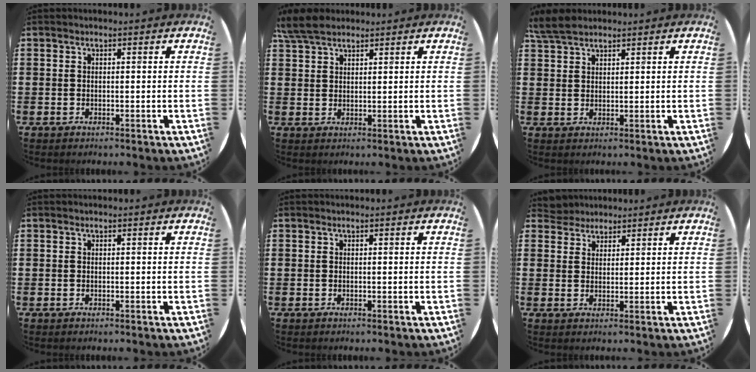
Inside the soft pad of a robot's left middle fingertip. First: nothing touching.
{"total": 4.4, "force": [3.7, 1.5, 1.8], "torque": [-0.036, -0.002, 0.068]}
{"total": 4.1, "force": [3.5, 1.3, 1.6], "torque": [-0.032, -0.003, 0.065]}
{"total": 0.0}
{"total": 0.0}
{"total": 2.9, "force": [2.7, 1.0, -0.4], "torque": [-0.001, 0.000, 0.053]}